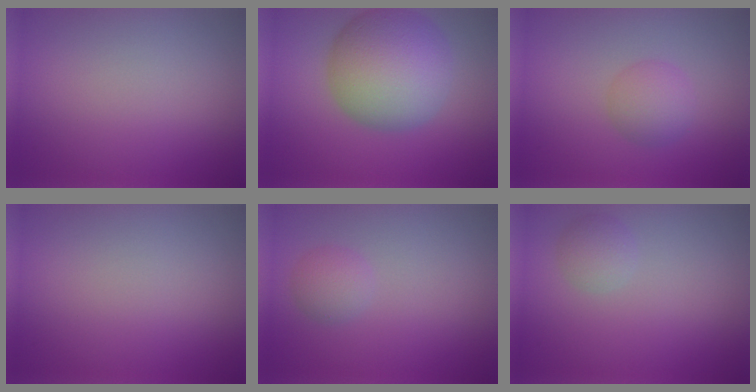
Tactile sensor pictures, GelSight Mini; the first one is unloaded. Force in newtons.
{"total": 9.4, "press": 9.4, "slide": 0.3}
{"total": 2.5, "press": 2.5, "slide": 0.1}
{"total": 0.0}
{"total": 1.7, "press": 1.7, "slide": 0.0}
{"total": 1.6, "press": 1.6, "slide": 0.1}